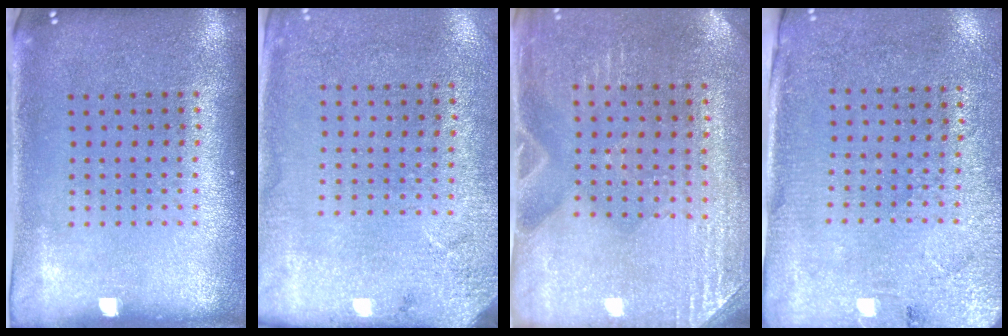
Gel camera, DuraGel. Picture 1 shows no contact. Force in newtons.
{"total": 2.7, "press": 2.2, "slide": 1.6}
{"total": 2.9, "press": 2.8, "slide": 0.9}
{"total": 2.7, "press": 2.4, "slide": 1.3}